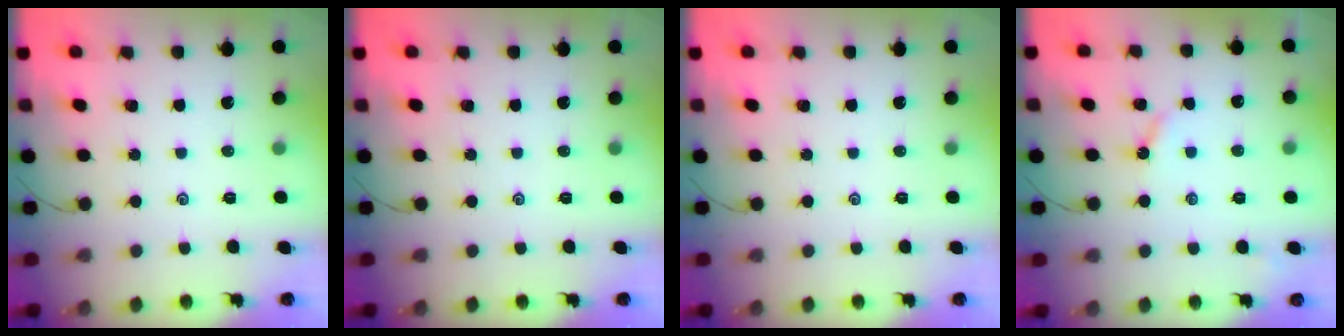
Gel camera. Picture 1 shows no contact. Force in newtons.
{"total": 0.0}
{"total": 0.0}
{"total": 4.2, "press": 4.1, "slide": 0.5}